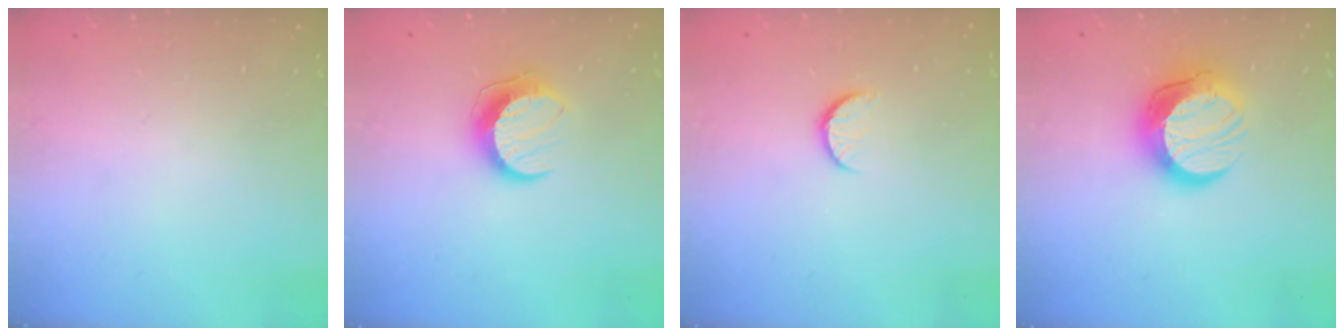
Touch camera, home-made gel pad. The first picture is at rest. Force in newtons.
{"total": 10.2, "press": 10.2, "slide": 0.5}
{"total": 5.1, "press": 5.1, "slide": 0.4}
{"total": 15.4, "press": 15.3, "slide": 1.2}